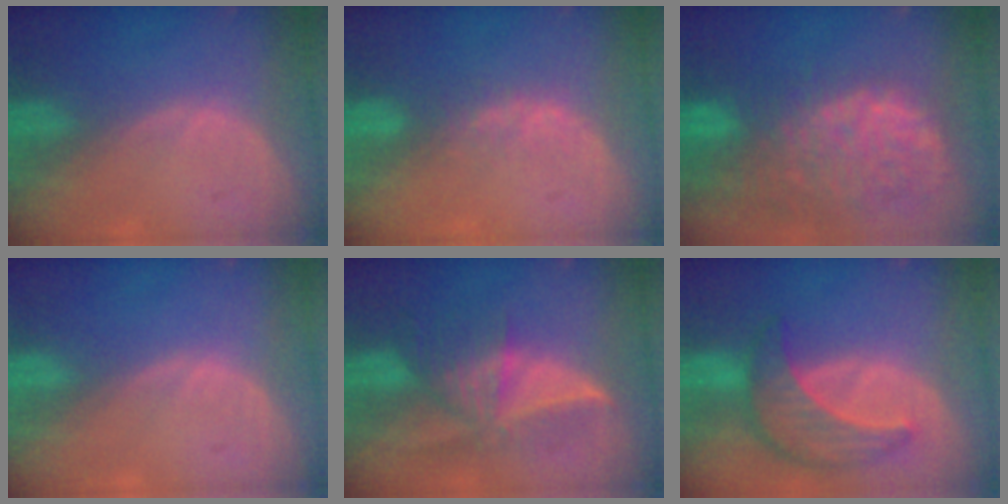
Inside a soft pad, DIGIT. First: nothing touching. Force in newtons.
{"total": 2.8, "press": 2.4, "slide": 1.5}
{"total": 14.3, "press": 11.8, "slide": 8.1}
{"total": 0.0}
{"total": 7.0, "press": 7.0, "slide": 0.7}
{"total": 8.6, "press": 7.7, "slide": 3.7}